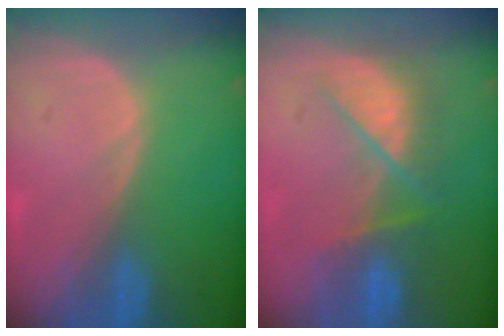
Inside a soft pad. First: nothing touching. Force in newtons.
{"total": 6.9, "press": 6.9, "slide": 1.1}